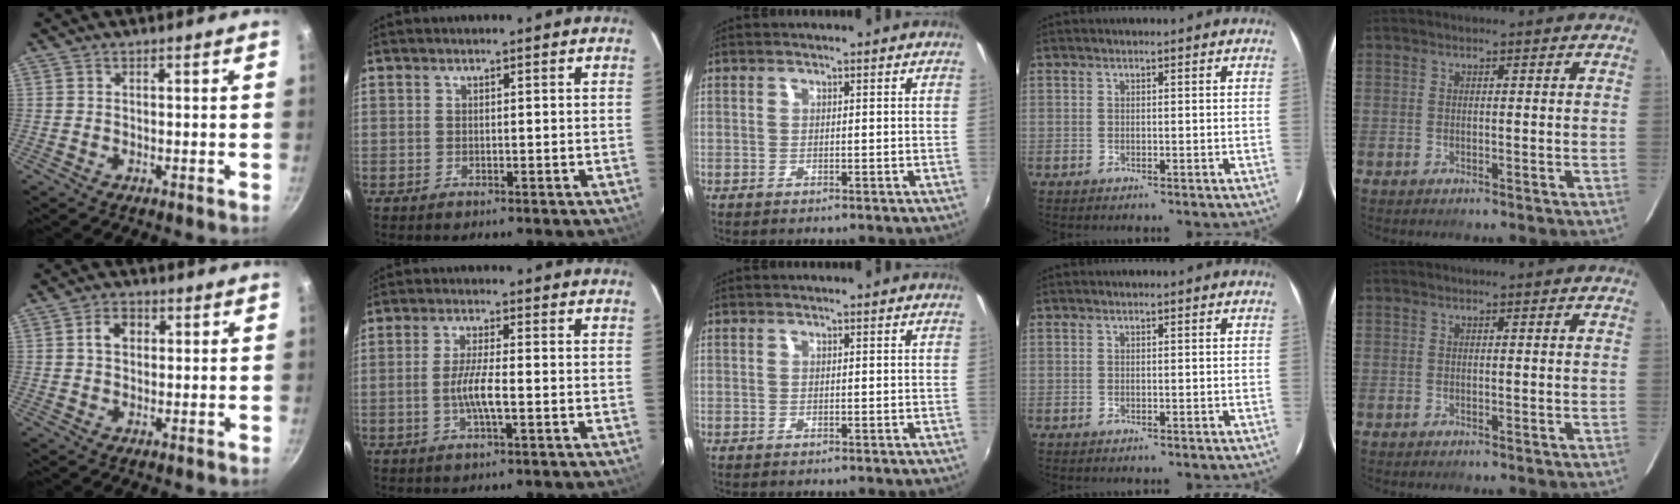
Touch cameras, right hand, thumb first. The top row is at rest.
{"thumb": {"total": 4.5, "force": [0.9, 3.4, 2.8], "torque": [-0.028, 0.008, 0.010]}, "index": {"total": 5.3, "force": [-1.4, 0.6, 5.1], "torque": [-0.098, -0.003, -0.028]}}